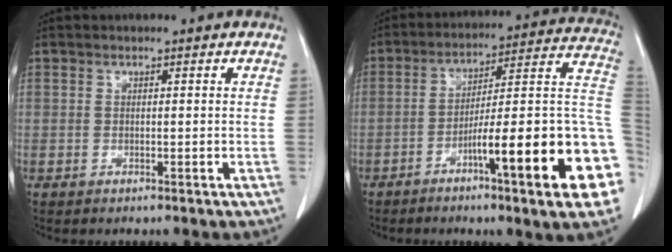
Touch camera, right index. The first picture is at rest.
{"total": 22.0, "force": [-7.7, 1.2, 20.6], "torque": [-0.208, 0.011, -0.112]}